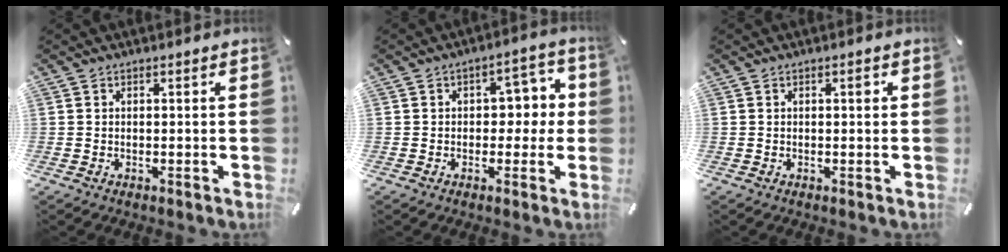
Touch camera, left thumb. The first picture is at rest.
{"total": 7.2, "force": [0.4, 5.1, 5.1], "torque": [-0.054, 0.001, -0.004]}
{"total": 1.1, "force": [0.3, 0.4, 1.0], "torque": [-0.010, 0.002, 0.001]}